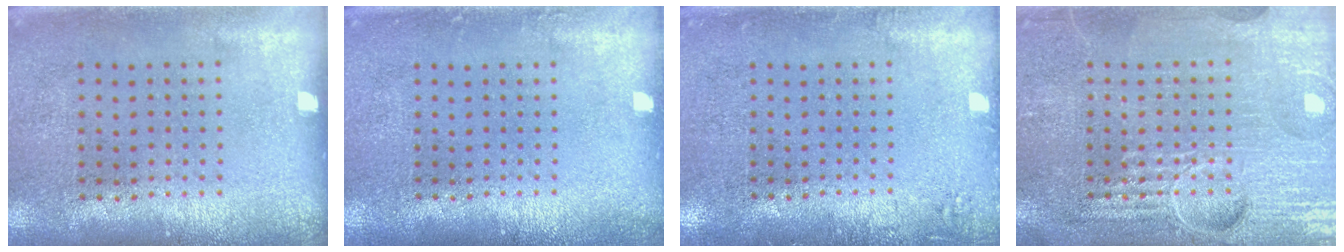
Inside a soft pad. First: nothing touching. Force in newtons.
{"total": 0.7, "press": 0.7, "slide": 0.1}
{"total": 1.3, "press": 1.2, "slide": 0.3}
{"total": 7.1, "press": 7.1, "slide": 0.8}